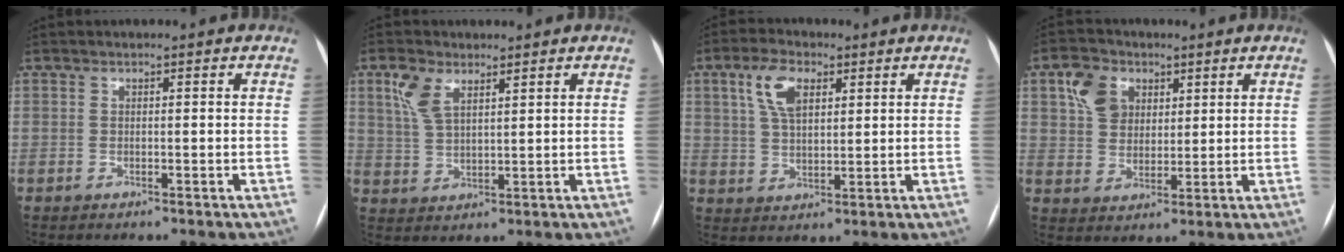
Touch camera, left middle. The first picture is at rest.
{"total": 5.3, "force": [3.1, 2.3, 3.7], "torque": [-0.086, 0.014, 0.067]}
{"total": 7.0, "force": [3.1, 3.3, 5.3], "torque": [-0.109, 0.015, 0.061]}
{"total": 6.9, "force": [3.1, 5.2, 3.2], "torque": [-0.069, 0.023, 0.061]}